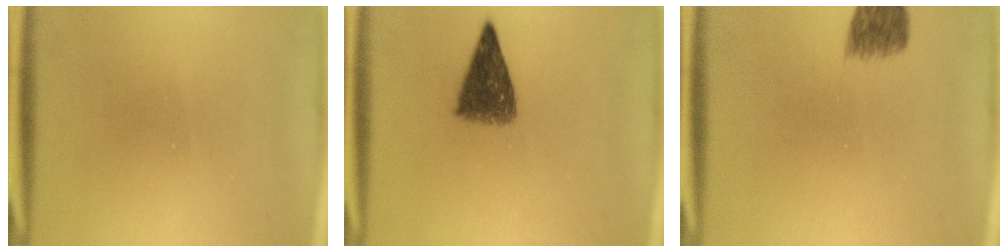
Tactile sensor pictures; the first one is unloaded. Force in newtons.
{"total": 6.3}
{"total": 4.8}